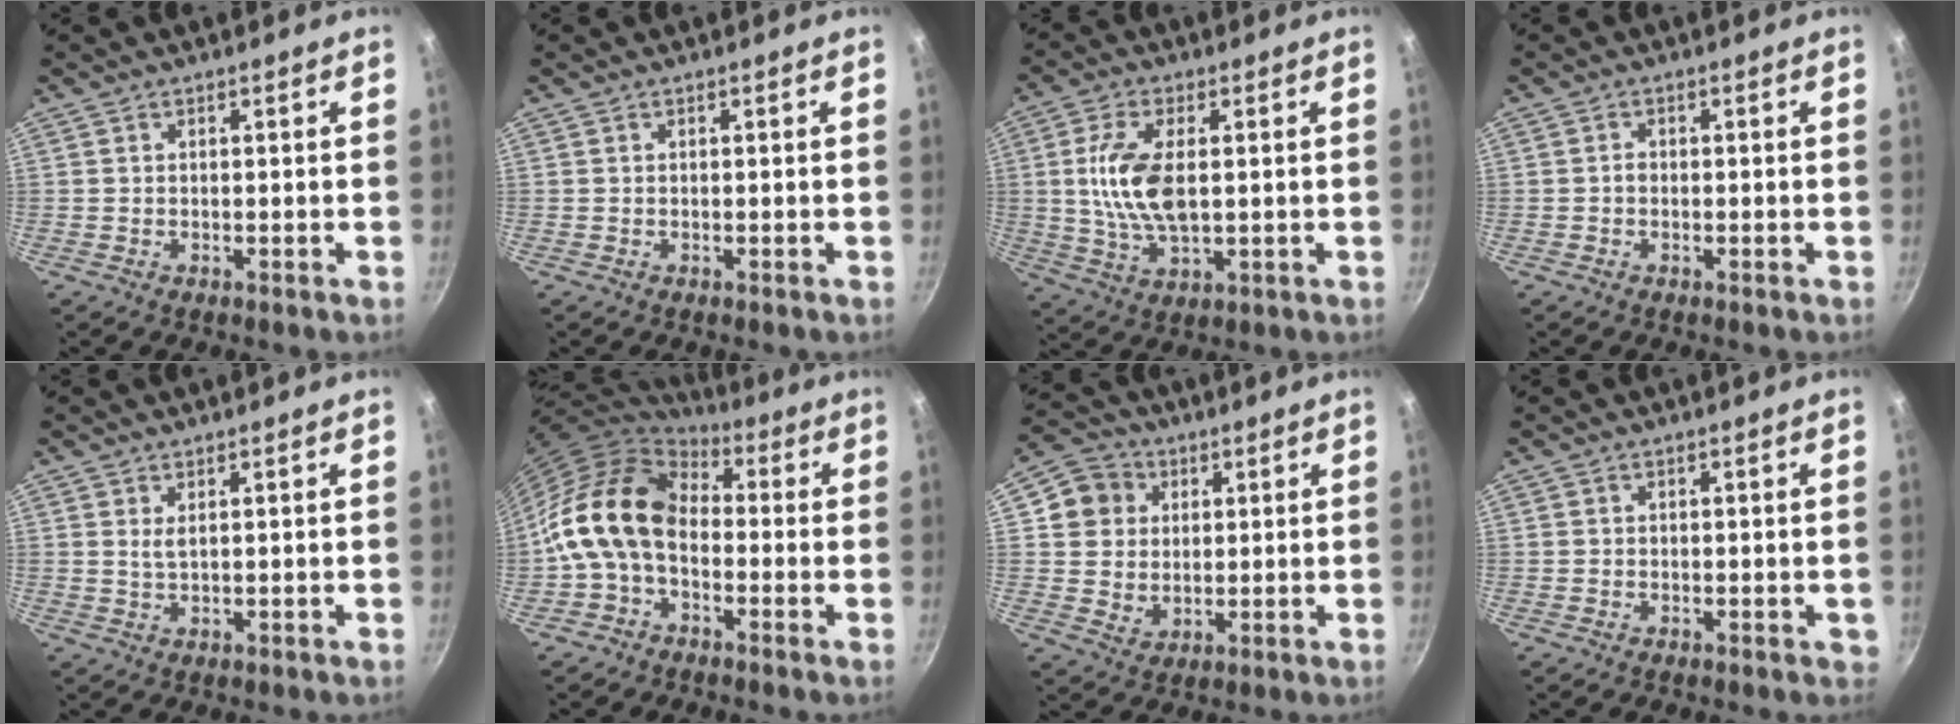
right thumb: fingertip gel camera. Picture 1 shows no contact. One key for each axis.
{"total": 0.0}
{"total": 11.3, "fx": 1.1, "fy": 5.6, "fz": 9.7, "tx": -0.189, "ty": -0.003, "tz": 0.023}
{"total": 1.0, "fx": -0.2, "fy": 0.8, "fz": 0.6, "tx": -0.008, "ty": 0.005, "tz": -0.005}
{"total": 1.7, "fx": 0.7, "fy": 0.7, "fz": 1.4, "tx": -0.026, "ty": -0.005, "tz": 0.014}
{"total": 14.7, "fx": -1.4, "fy": 10.1, "fz": 10.6, "tx": -0.174, "ty": 0.035, "tz": -0.047}
{"total": 9.0, "fx": 2.7, "fy": 7.9, "fz": 3.1, "tx": -0.015, "ty": -0.003, "tz": 0.045}
{"total": 1.1, "fx": -0.4, "fy": 0.7, "fz": 0.7, "tx": -0.005, "ty": 0.001, "tz": -0.006}